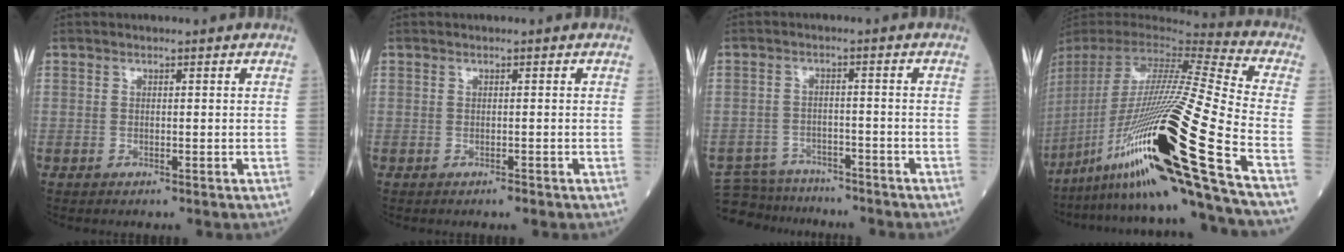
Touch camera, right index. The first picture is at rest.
{"total": 0.9, "force": [-0.5, 0.4, 0.6], "torque": [-0.020, -0.003, -0.006]}
{"total": 11.5, "force": [-10.5, 4.1, 2.2], "torque": [-0.053, 0.013, -0.152]}
{"total": 35.3, "force": [-16.2, 0.8, 31.3], "torque": [-0.569, -0.063, -0.300]}